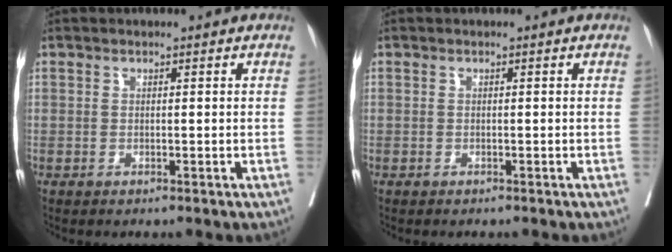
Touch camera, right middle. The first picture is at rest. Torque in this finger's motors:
{"motor_torque": [0.69, -0.69, -0.44, -0.21]}